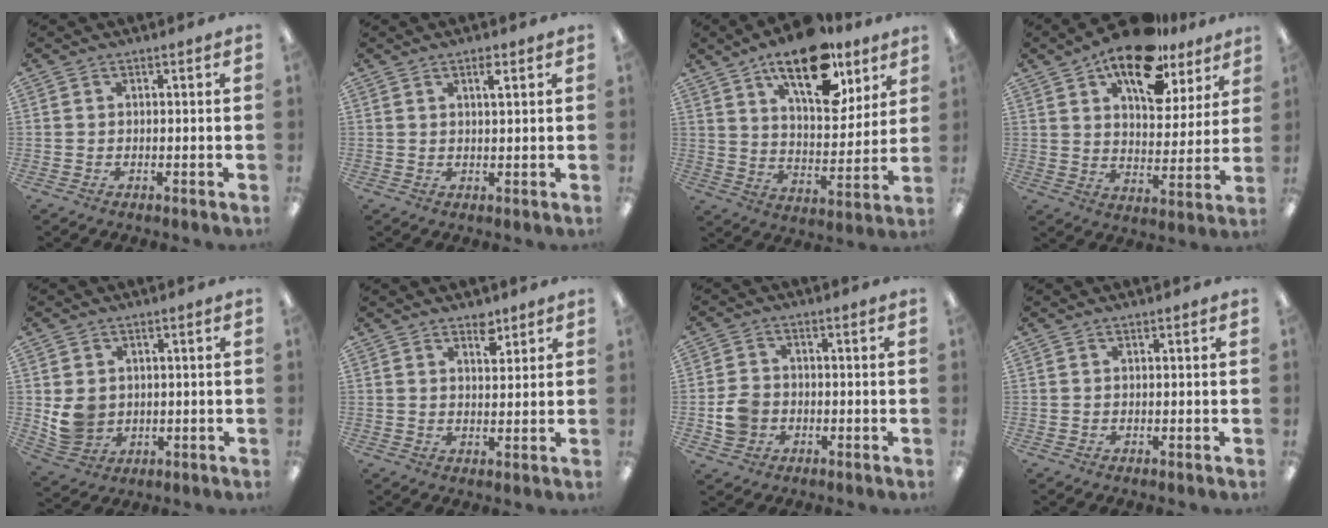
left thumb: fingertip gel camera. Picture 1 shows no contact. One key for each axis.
{"total": 2.7, "fx": 1.7, "fy": 0.6, "fz": 2.1, "tx": -0.038, "ty": 0.000, "tz": 0.026}
{"total": 19.1, "fx": 12.5, "fy": 8.3, "fz": 11.8, "tx": -0.174, "ty": -0.063, "tz": 0.208}
{"total": 17.5, "fx": 11.6, "fy": 8.5, "fz": 10.0, "tx": -0.144, "ty": -0.061, "tz": 0.198}
{"total": 6.2, "fx": 1.0, "fy": 5.7, "fz": 2.4, "tx": -0.044, "ty": 0.006, "tz": 0.025}
{"total": 4.4, "fx": 3.3, "fy": 2.1, "fz": 2.1, "tx": -0.008, "ty": -0.023, "tz": 0.052}
{"total": 5.6, "fx": -1.5, "fy": 4.8, "fz": 2.5, "tx": -0.040, "ty": 0.008, "tz": -0.027}
{"total": 0.0}